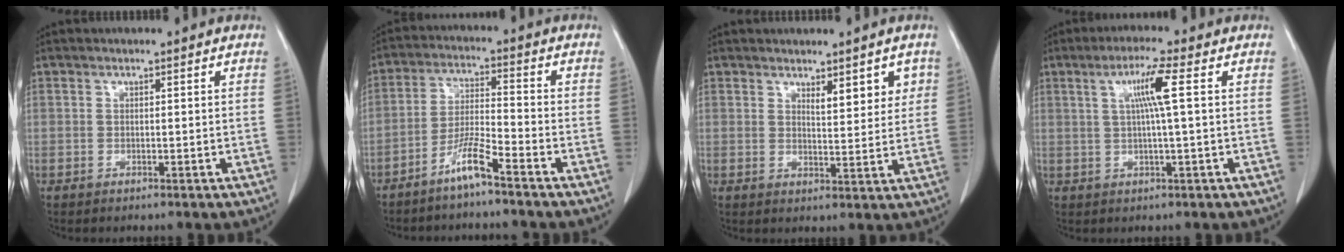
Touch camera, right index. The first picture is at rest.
{"total": 6.1, "force": [-4.5, -0.3, 4.0], "torque": [-0.081, -0.008, -0.094]}
{"total": 4.6, "force": [2.6, 1.5, 3.4], "torque": [-0.046, -0.002, 0.040]}
{"total": 5.7, "force": [1.3, -0.7, 5.4], "torque": [-0.100, 0.006, 0.026]}